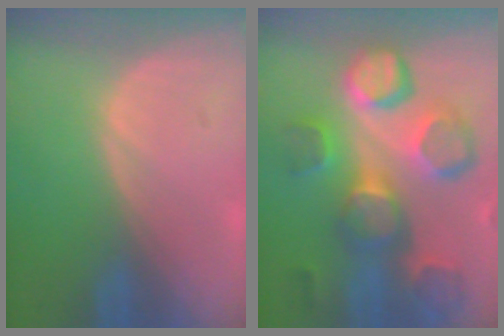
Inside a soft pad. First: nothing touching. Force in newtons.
{"total": 12.5, "press": 11.1, "slide": 5.7}